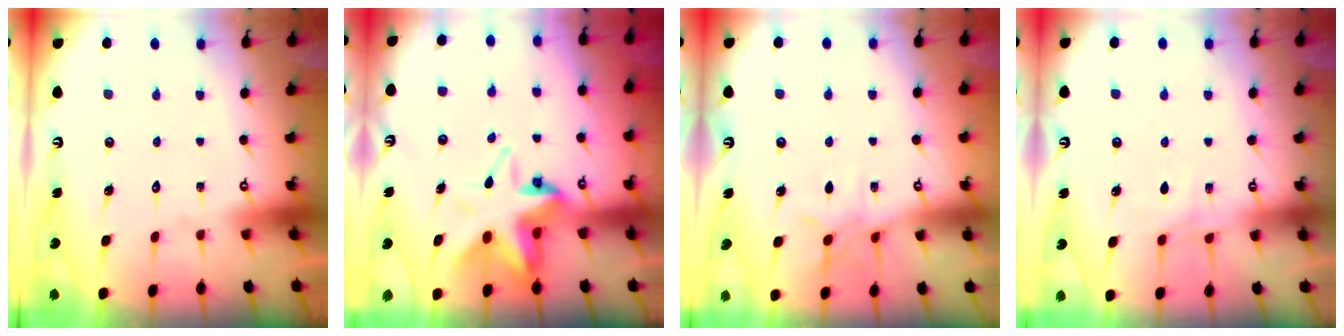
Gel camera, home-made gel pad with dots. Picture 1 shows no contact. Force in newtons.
{"total": 9.9, "press": 9.7, "slide": 1.9}
{"total": 5.5, "press": 5.5, "slide": 0.6}
{"total": 5.3, "press": 5.3, "slide": 0.6}